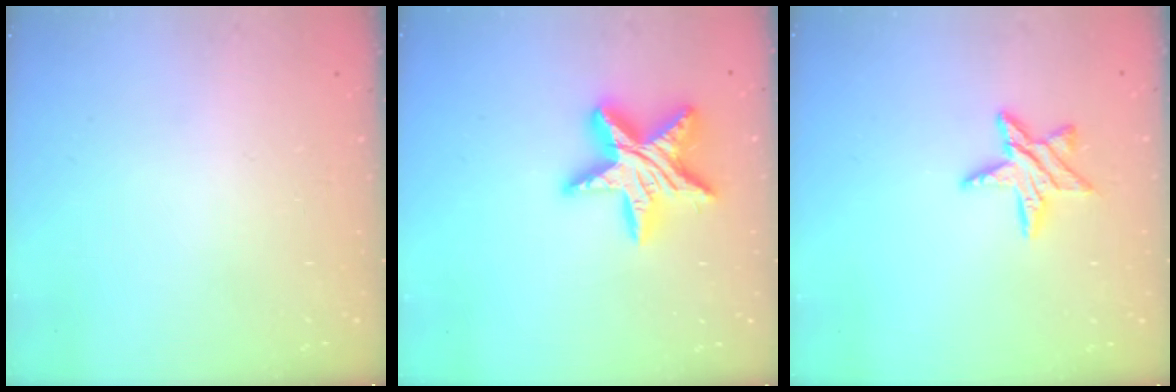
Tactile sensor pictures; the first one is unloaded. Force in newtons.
{"total": 17.3, "press": 17.2, "slide": 1.3}
{"total": 10.0, "press": 10.0, "slide": 0.6}